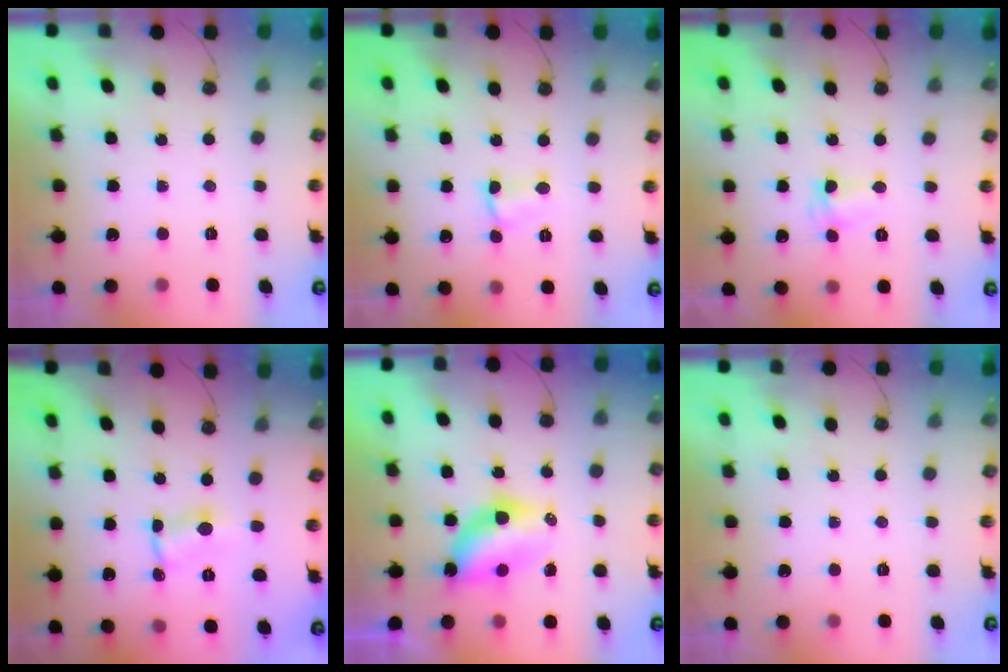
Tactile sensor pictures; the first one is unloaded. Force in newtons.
{"total": 2.9, "press": 2.9, "slide": 0.4}
{"total": 2.6, "press": 2.6, "slide": 0.6}
{"total": 0.8, "press": 0.6, "slide": 0.5}
{"total": 7.4, "press": 7.0, "slide": 2.4}
{"total": 0.0}